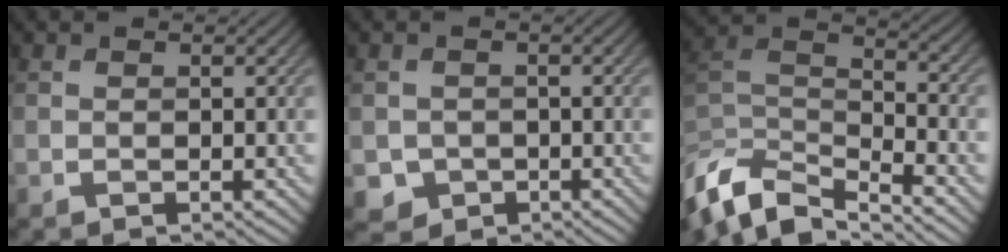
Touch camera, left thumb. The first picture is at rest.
{"total": 2.8, "force": [-1.0, 2.5, 0.5], "torque": [-0.016, -0.012, -0.022]}
{"total": 10.4, "force": [-6.7, 4.4, 6.6], "torque": [-0.153, -0.023, -0.130]}